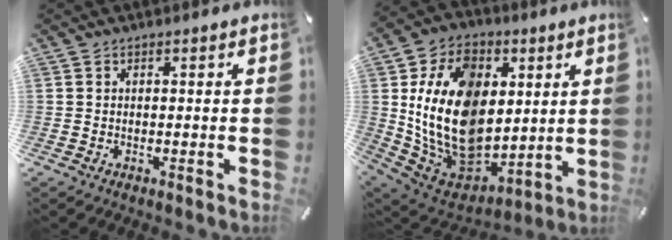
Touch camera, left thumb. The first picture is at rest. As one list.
[{"total": 23.0, "force": [2.4, 17.2, 15.1], "torque": [-0.297, -0.026, 0.050]}]